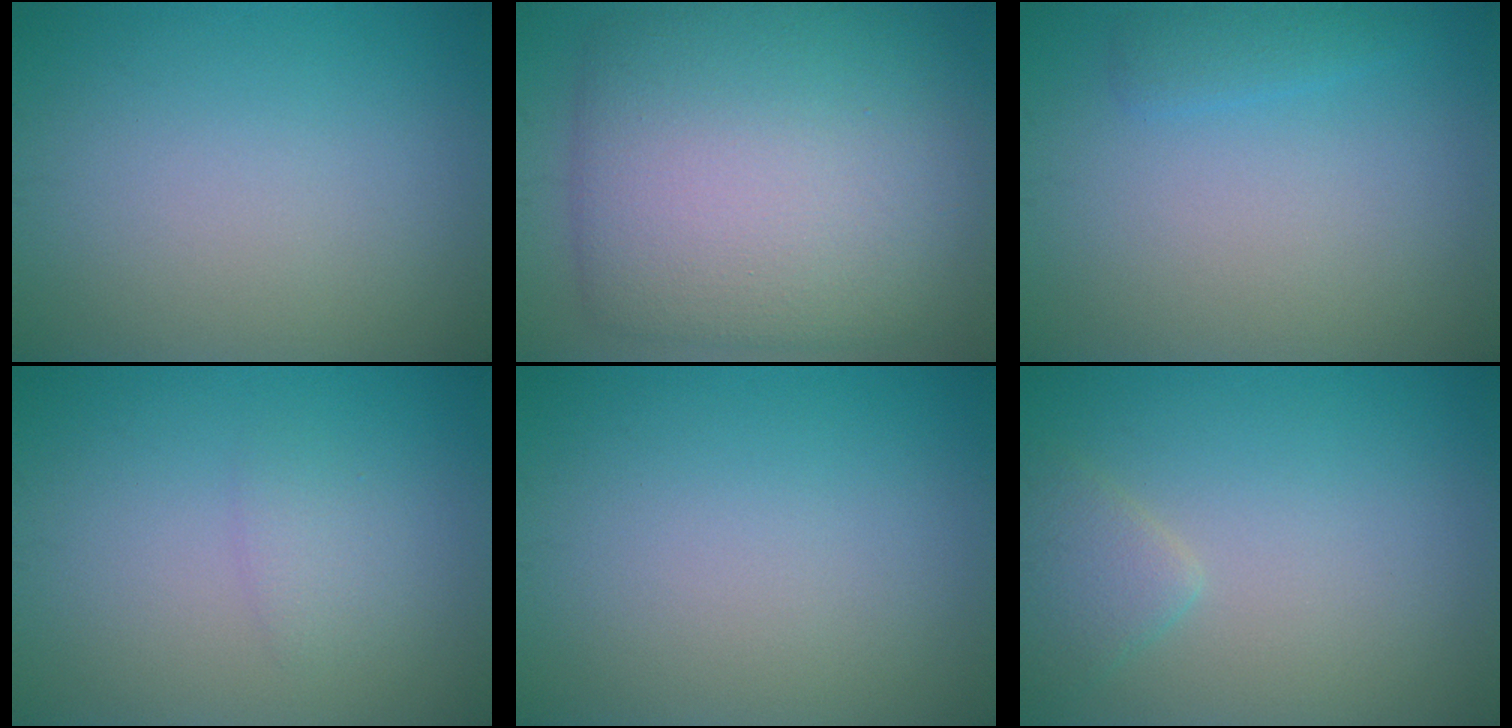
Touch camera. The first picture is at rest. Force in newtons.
{"total": 14.0, "press": 14.0, "slide": 0.4}
{"total": 1.4, "press": 1.4, "slide": 0.1}
{"total": 1.2, "press": 1.2, "slide": 0.2}
{"total": 0.0}
{"total": 2.1, "press": 2.1, "slide": 0.1}